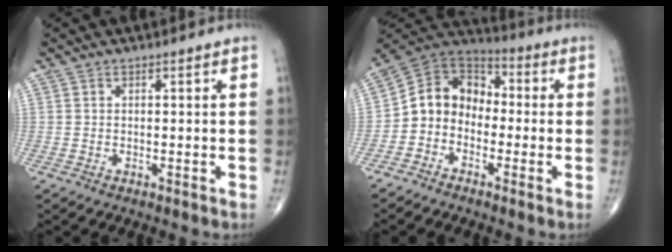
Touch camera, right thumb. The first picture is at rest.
{"total": 10.3, "force": [-2.2, 8.5, 5.5], "torque": [-0.068, 0.059, -0.059]}